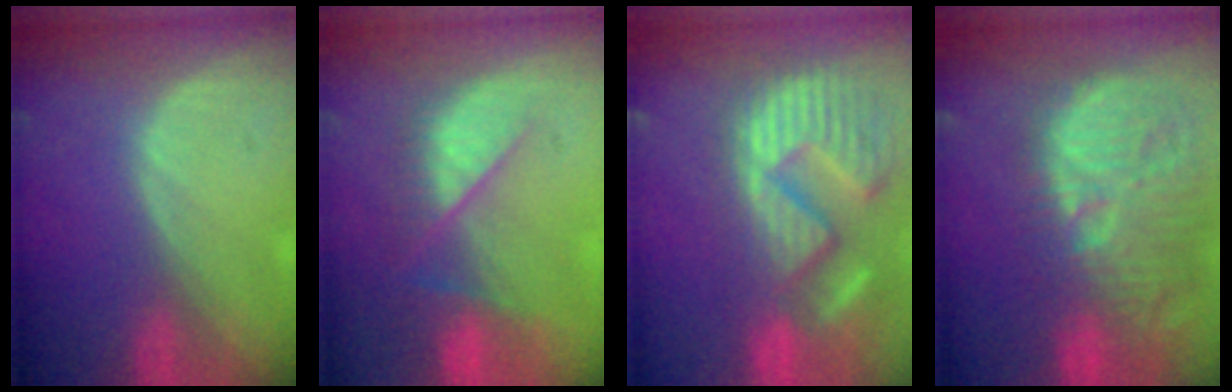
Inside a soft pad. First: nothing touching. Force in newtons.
{"total": 8.7, "press": 7.6, "slide": 4.3}
{"total": 15.4, "press": 12.6, "slide": 8.8}
{"total": 14.8, "press": 13.1, "slide": 6.9}